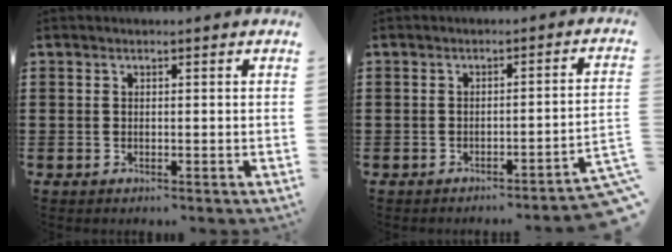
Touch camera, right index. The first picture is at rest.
{"total": 2.8, "force": [-2.2, -0.5, 1.6], "torque": [-0.030, -0.008, -0.046]}